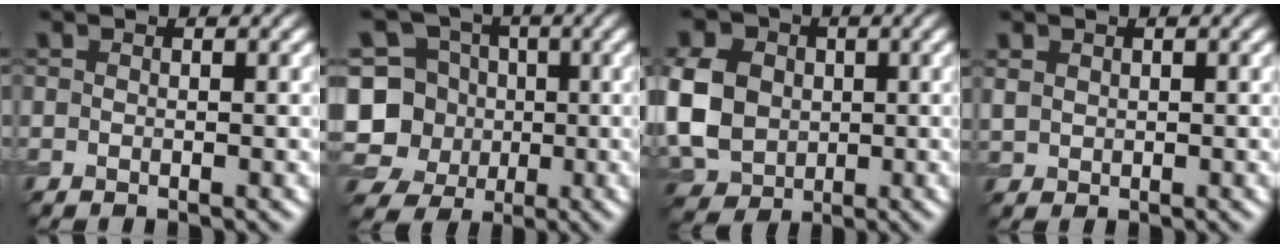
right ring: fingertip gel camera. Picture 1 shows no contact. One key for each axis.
{"total": 9.3, "fx": -0.9, "fy": 9.0, "fz": 2.1, "tx": -0.073, "ty": 0.031, "tz": -0.030}
{"total": 7.8, "fx": 0.1, "fy": 6.6, "fz": 4.2, "tx": -0.113, "ty": 0.012, "tz": 0.002}
{"total": 0.7, "fx": 0.6, "fy": 0.3, "fz": -0.4, "tx": 0.001, "ty": 0.008, "tz": 0.021}